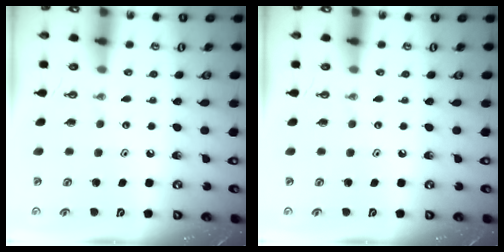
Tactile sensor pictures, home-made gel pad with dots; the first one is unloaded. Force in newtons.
{"total": 0.0}